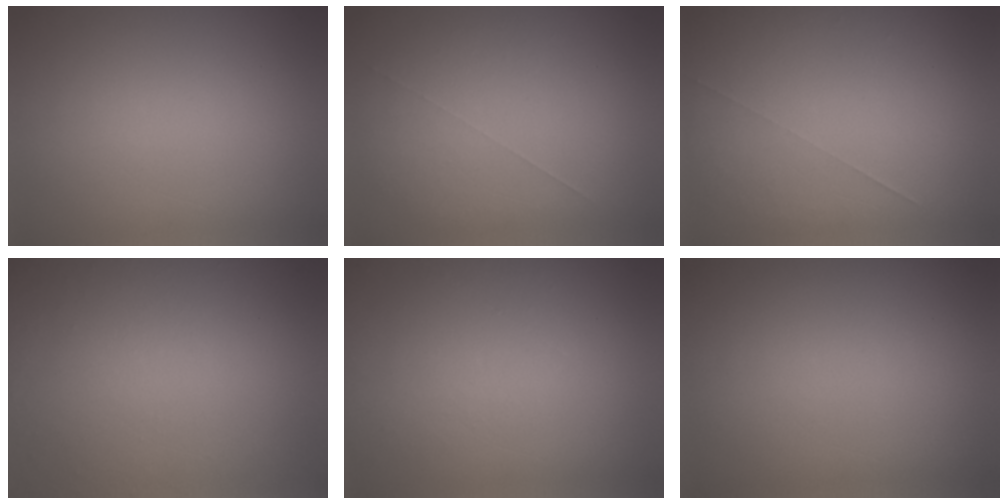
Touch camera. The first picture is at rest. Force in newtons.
{"total": 1.0}
{"total": 1.0}
{"total": 8.7}
{"total": 1.2}
{"total": 0.0}